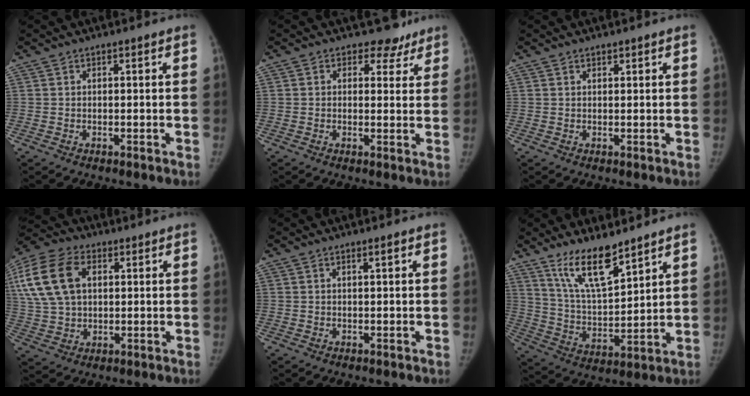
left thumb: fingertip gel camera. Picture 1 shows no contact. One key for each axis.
{"total": 4.5, "fx": 3.1, "fy": 3.2, "fz": 0.6, "tx": 0.021, "ty": -0.015, "tz": 0.037}
{"total": 0.7, "fx": 0.6, "fy": 0.3, "fz": 0.0, "tx": 0.005, "ty": -0.010, "tz": 0.006}
{"total": 17.5, "fx": 5.0, "fy": 11.4, "fz": 12.4, "tx": -0.258, "ty": 0.011, "tz": 0.091}
{"total": 1.1, "fx": 0.6, "fy": 0.1, "fz": 0.9, "tx": -0.017, "ty": 0.001, "tz": 0.010}
{"total": 12.5, "fx": 9.2, "fy": 3.5, "fz": 7.6, "tx": -0.117, "ty": -0.070, "tz": 0.181}